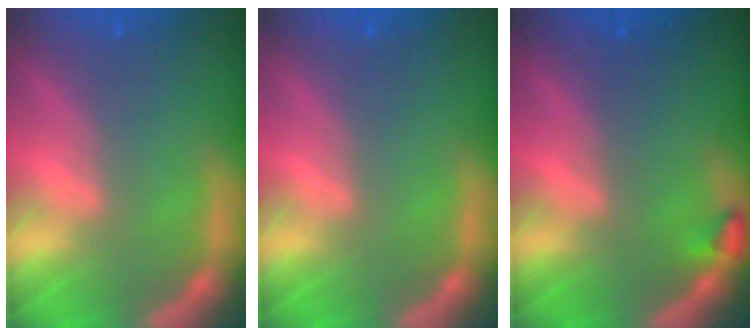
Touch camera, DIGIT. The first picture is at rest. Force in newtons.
{"total": 0.0}
{"total": 0.9}